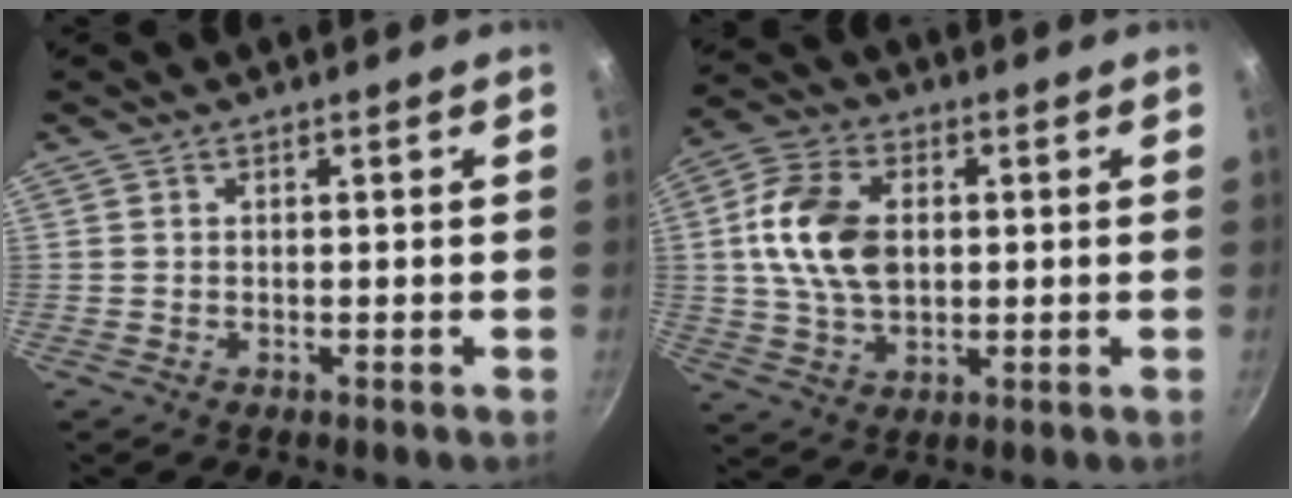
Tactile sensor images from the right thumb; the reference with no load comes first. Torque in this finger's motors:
{"motor_torque": [0.66, 1.95, 1.43, -0.68, 0.13]}